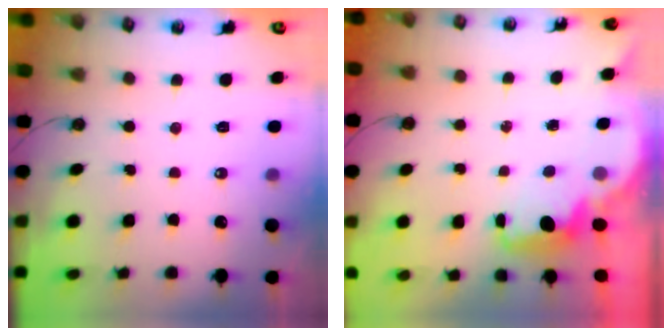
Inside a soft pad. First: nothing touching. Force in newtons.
{"total": 2.3, "press": 2.2, "slide": 0.6}